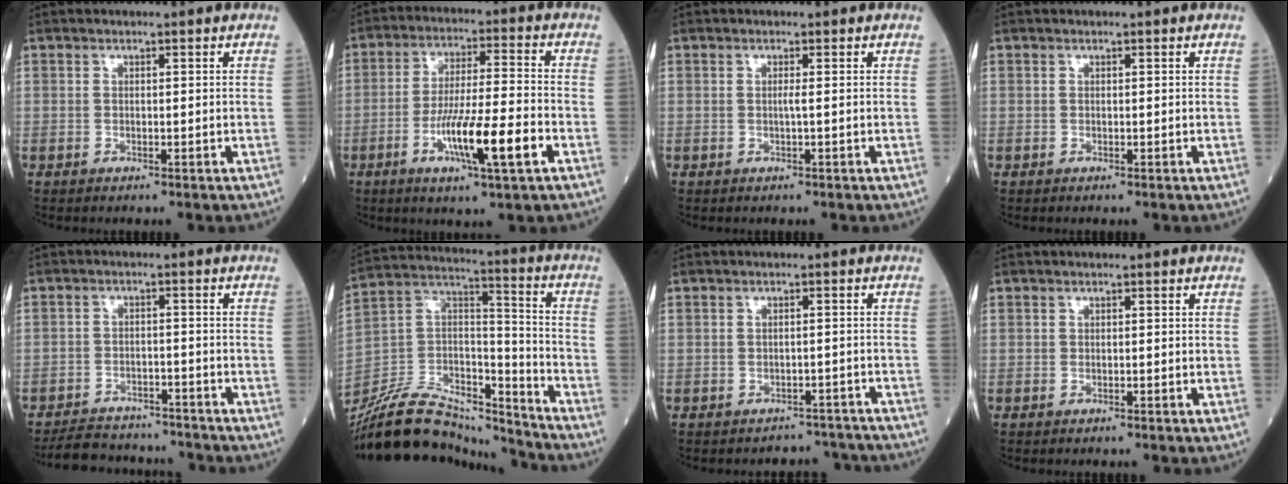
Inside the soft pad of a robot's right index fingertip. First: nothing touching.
{"total": 11.6, "force": [-4.4, 0.4, 10.8], "torque": [-0.193, -0.010, -0.074]}
{"total": 0.7, "force": [0.0, -0.3, 0.7], "torque": [-0.010, -0.001, -0.003]}
{"total": 0.0}
{"total": 9.6, "force": [-9.0, 3.0, 1.8], "torque": [-0.024, 0.013, -0.131]}
{"total": 21.8, "force": [-20.0, 5.0, 7.0], "torque": [-0.156, 0.026, -0.352]}
{"total": 4.7, "force": [-4.3, 1.6, -0.9], "torque": [0.020, 0.016, -0.050]}
{"total": 0.0}